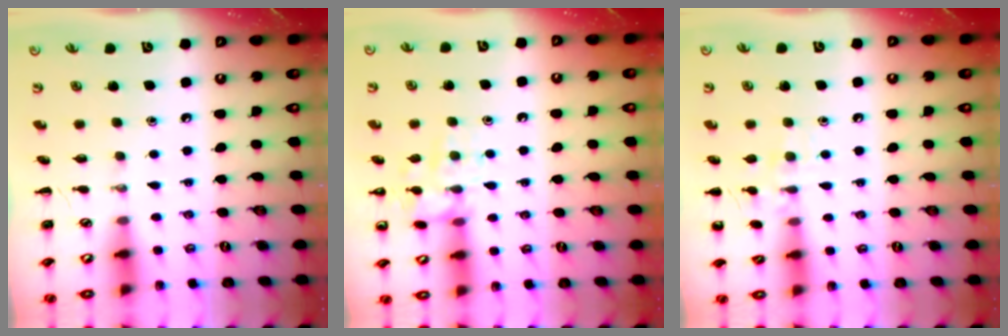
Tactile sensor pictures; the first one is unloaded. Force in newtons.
{"total": 11.9, "press": 11.8, "slide": 0.9}
{"total": 8.0, "press": 7.8, "slide": 1.7}